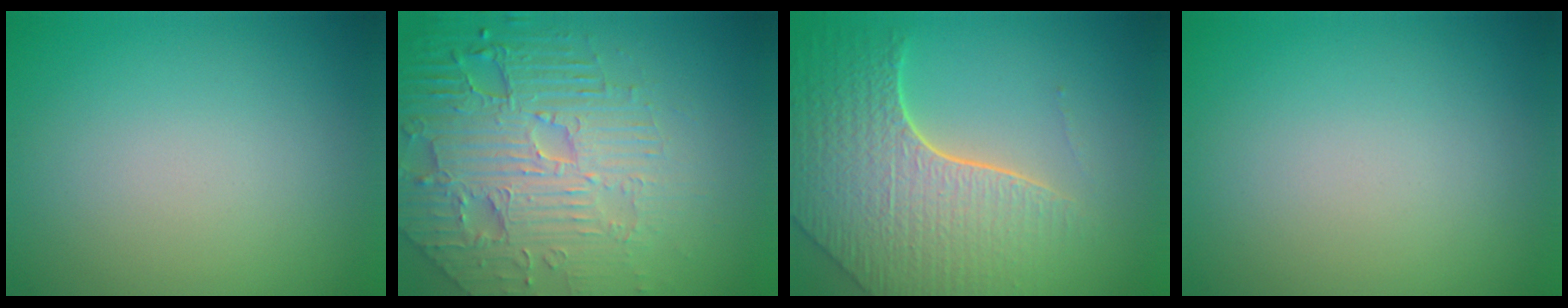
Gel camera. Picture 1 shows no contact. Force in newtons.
{"total": 8.6, "press": 6.2, "slide": 6.0}
{"total": 8.1, "press": 5.7, "slide": 5.7}
{"total": 0.0}